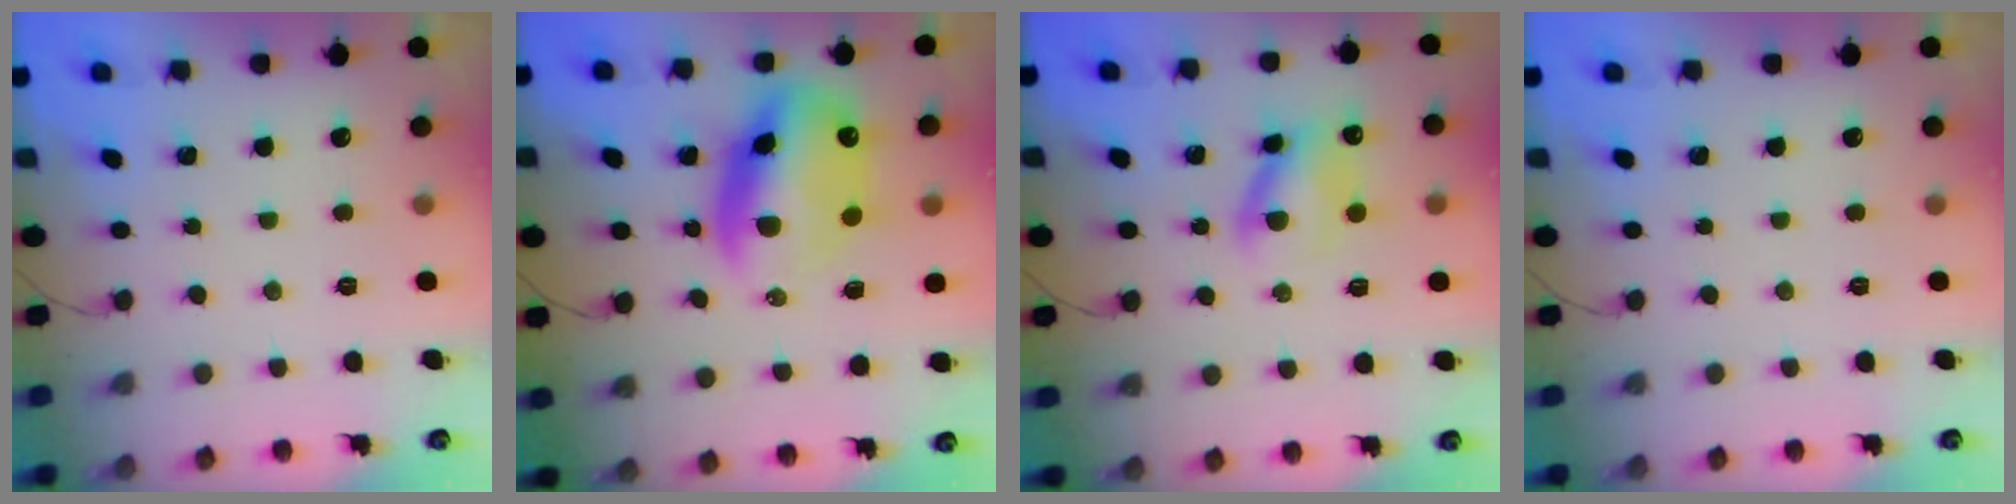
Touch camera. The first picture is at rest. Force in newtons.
{"total": 14.2, "press": 13.7, "slide": 3.7}
{"total": 9.5, "press": 9.4, "slide": 1.8}
{"total": 0.0}